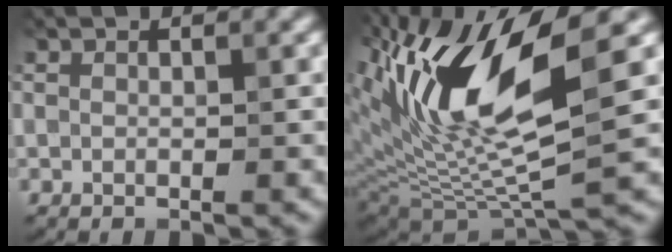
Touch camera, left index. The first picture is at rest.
{"total": 13.8, "force": [4.6, 4.2, 12.3], "torque": [-0.240, 0.000, 0.084]}